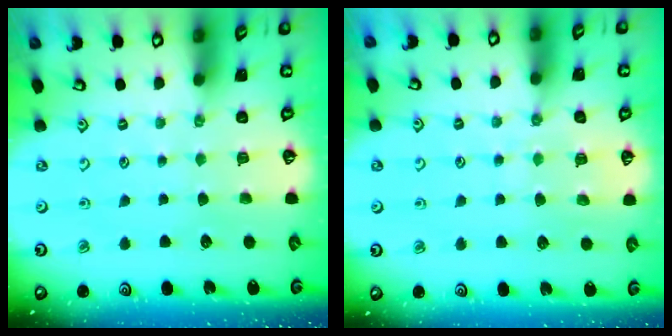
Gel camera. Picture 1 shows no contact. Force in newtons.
{"total": 6.8, "press": 6.8, "slide": 0.7}